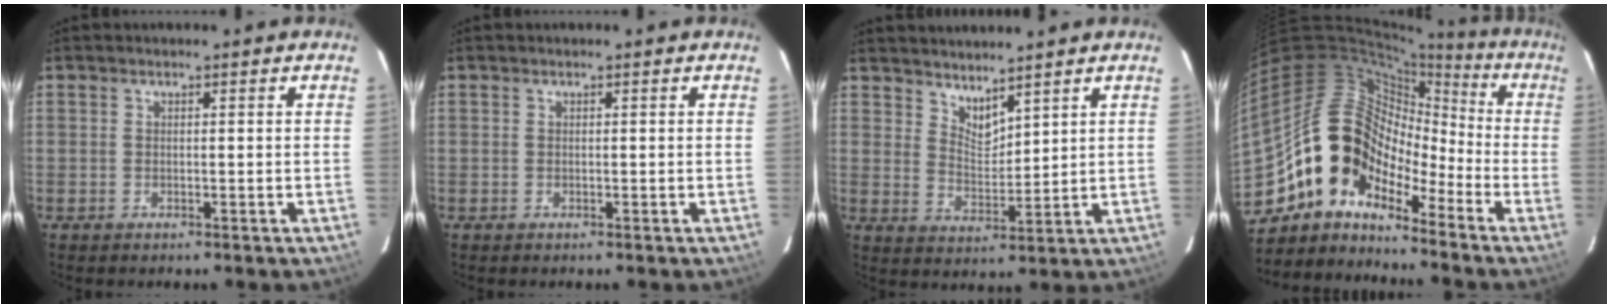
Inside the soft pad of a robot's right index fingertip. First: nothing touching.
{"total": 0.0}
{"total": 5.1, "force": [4.5, 1.5, 1.8], "torque": [-0.025, -0.006, 0.084]}
{"total": 13.1, "force": [-8.4, 8.1, 5.9], "torque": [-0.099, 0.028, -0.177]}